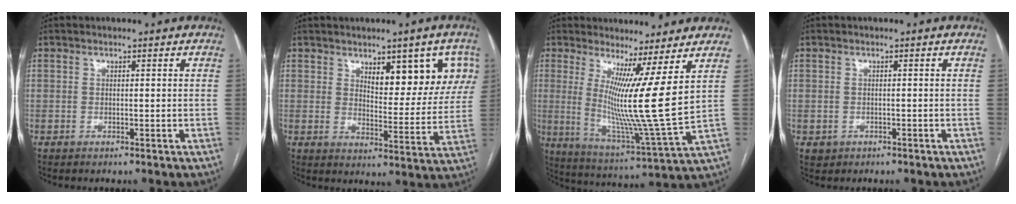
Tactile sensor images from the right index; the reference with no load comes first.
{"total": 10.1, "force": [4.8, 4.1, 7.8], "torque": [-0.087, 0.006, 0.070]}
{"total": 12.5, "force": [4.0, -2.3, 11.6], "torque": [-0.213, -0.047, 0.070]}
{"total": 1.3, "force": [-0.6, 1.1, 0.2], "torque": [-0.009, 0.002, -0.001]}